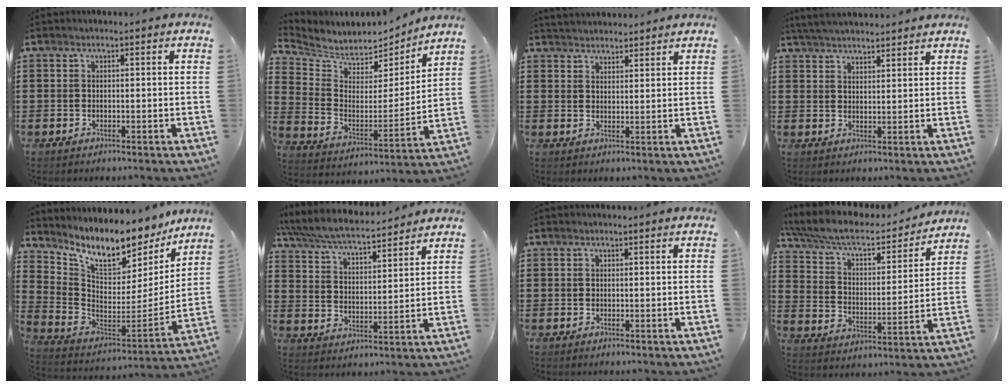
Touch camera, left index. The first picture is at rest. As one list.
[{"total": 5.3, "force": [4.8, 2.2, 0.1], "torque": [-0.041, -0.043, 0.080]}, {"total": 2.6, "force": [2.5, 0.3, -0.3], "torque": [-0.003, -0.003, 0.049]}, {"total": 3.9, "force": [3.9, 0.1, 0.7], "torque": [-0.026, -0.009, 0.072]}, {"total": 10.2, "force": [8.5, 3.1, 4.7], "torque": [-0.120, -0.068, 0.145]}, {"total": 6.2, "force": [5.8, 0.3, 2.2], "torque": [-0.069, -0.036, 0.098]}, {"total": 0.0}, {"total": 8.2, "force": [7.1, 1.8, 3.6], "torque": [-0.101, -0.044, 0.122]}]